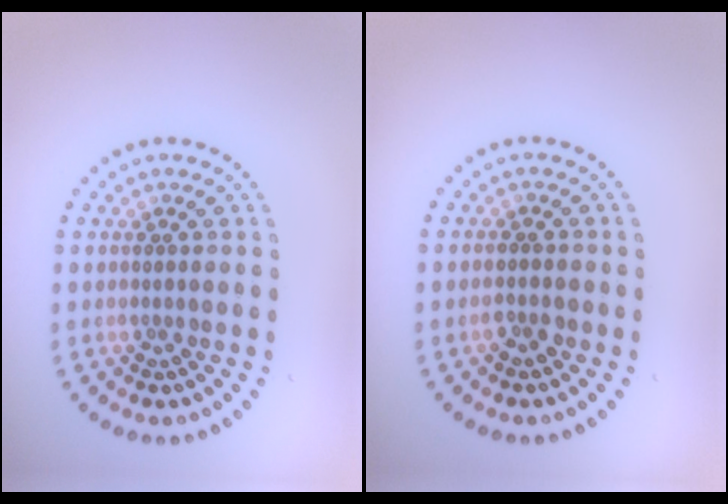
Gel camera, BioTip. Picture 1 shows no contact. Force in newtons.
{"total": 1.2, "press": 1.2, "slide": 0.1}